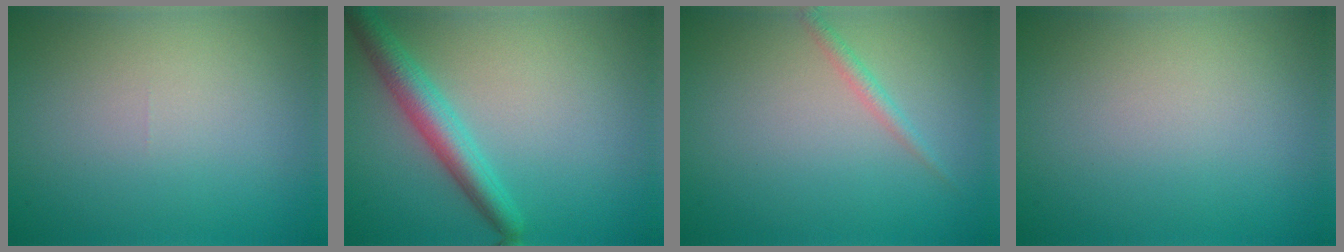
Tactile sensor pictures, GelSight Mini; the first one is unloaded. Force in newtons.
{"total": 3.9, "press": 3.9, "slide": 0.1}
{"total": 1.1, "press": 1.1, "slide": 0.1}
{"total": 0.0}